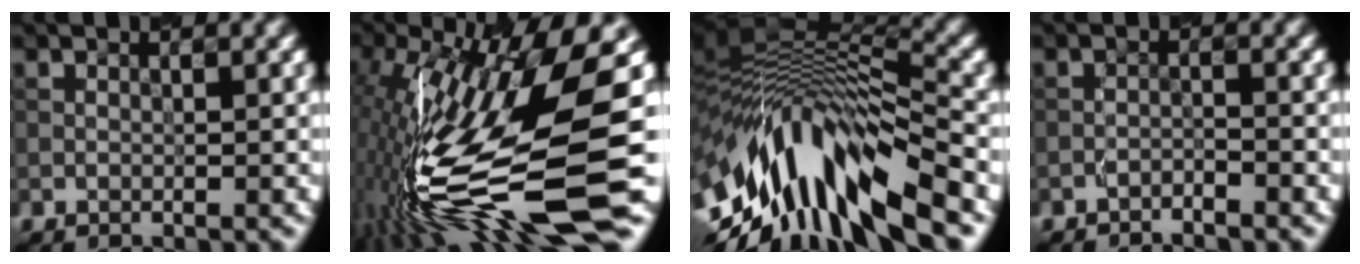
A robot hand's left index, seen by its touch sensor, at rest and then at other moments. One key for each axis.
{"total": 15.7, "fx": -3.9, "fy": 3.9, "fz": 14.7, "tx": -0.296, "ty": 0.007, "tz": -0.061}
{"total": 14.1, "fx": -5.1, "fy": 5.3, "fz": 12.0, "tx": -0.225, "ty": 0.015, "tz": -0.080}
{"total": 1.2, "fx": -1.2, "fy": 0.0, "fz": 0.1, "tx": 0.002, "ty": 0.005, "tz": -0.025}